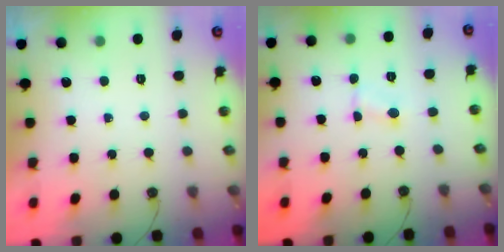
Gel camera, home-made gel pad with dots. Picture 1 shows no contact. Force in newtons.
{"total": 0.9, "press": 0.9, "slide": 0.3}